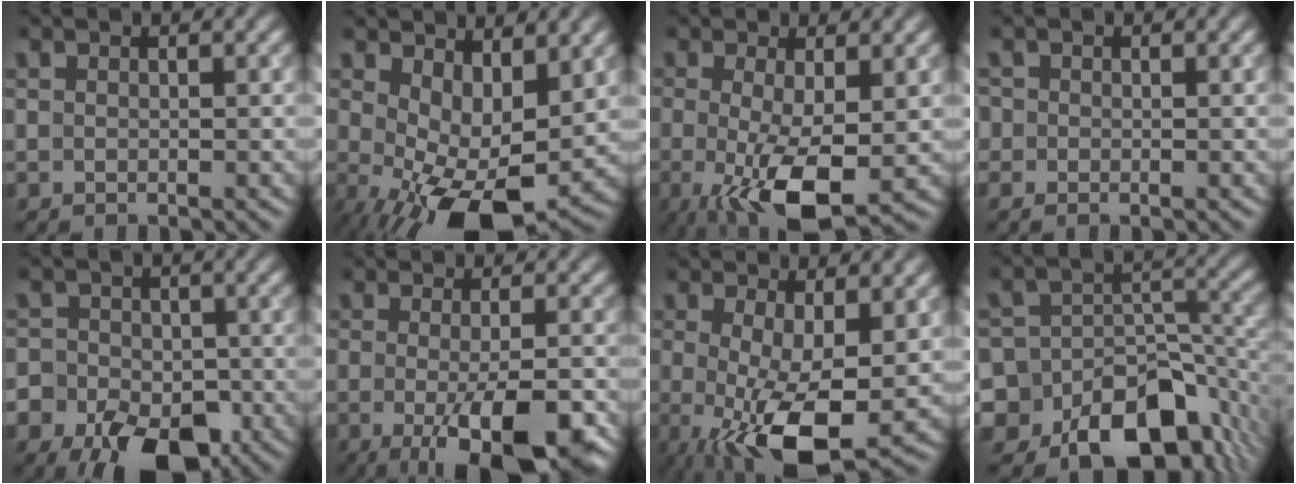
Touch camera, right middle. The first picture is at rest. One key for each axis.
{"total": 9.5, "fx": -0.7, "fy": 4.7, "fz": 8.3, "tx": -0.140, "ty": -0.017, "tz": 0.000}
{"total": 8.0, "fx": -1.8, "fy": 2.6, "fz": 7.4, "tx": -0.139, "ty": -0.021, "tz": -0.026}
{"total": 0.8, "fx": -0.3, "fy": 0.7, "fz": 0.2, "tx": 0.001, "ty": -0.003, "tz": -0.008}
{"total": 11.7, "fx": -6.1, "fy": 8.5, "fz": 5.2, "tx": -0.060, "ty": -0.045, "tz": -0.120}
{"total": 9.6, "fx": -3.7, "fy": 2.9, "fz": 8.3, "tx": -0.125, "ty": -0.017, "tz": -0.046}
{"total": 9.3, "fx": -1.9, "fy": 3.4, "fz": 8.4, "tx": -0.159, "ty": -0.022, "tz": -0.028}
{"total": 15.7, "fx": -9.8, "fy": 10.0, "fz": 7.1, "tx": -0.119, "ty": -0.003, "tz": -0.120}